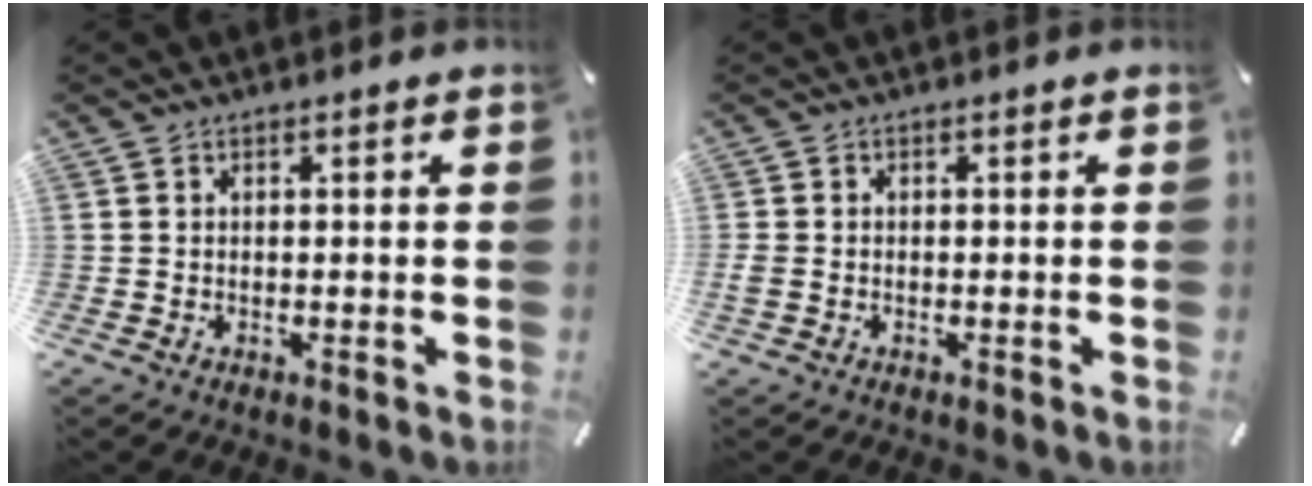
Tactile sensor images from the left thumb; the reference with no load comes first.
{"total": 1.4, "force": [-0.5, 1.0, 0.9], "torque": [-0.022, -0.001, -0.010]}